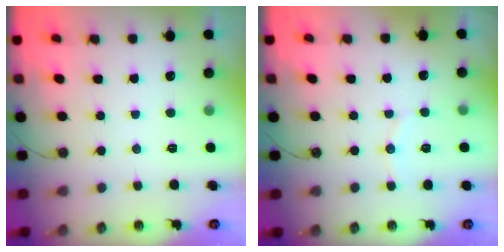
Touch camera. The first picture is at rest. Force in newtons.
{"total": 4.9, "press": 4.8, "slide": 0.9}